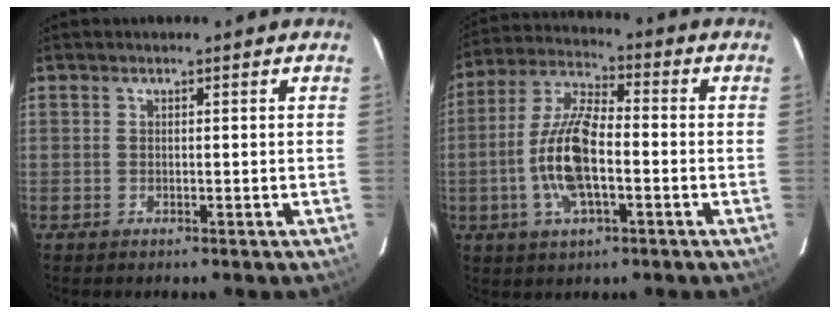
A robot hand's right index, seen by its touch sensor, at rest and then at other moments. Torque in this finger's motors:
{"motor_torque": [2.02, -0.12, 1.05, 0.21]}